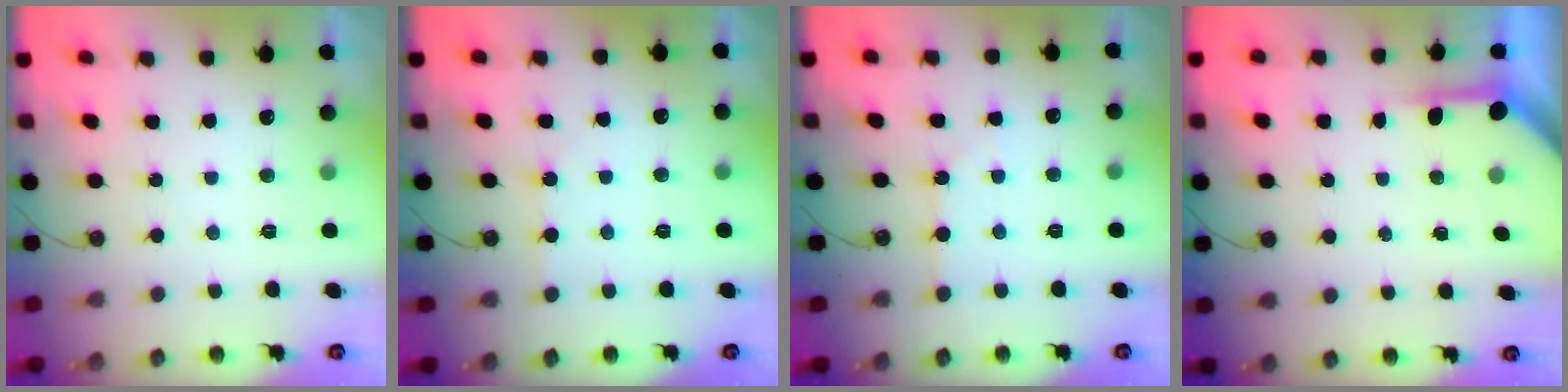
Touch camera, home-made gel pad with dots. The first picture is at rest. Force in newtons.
{"total": 2.7, "press": 2.7, "slide": 0.5}
{"total": 2.9, "press": 2.9, "slide": 0.5}
{"total": 4.0, "press": 4.0, "slide": 0.4}